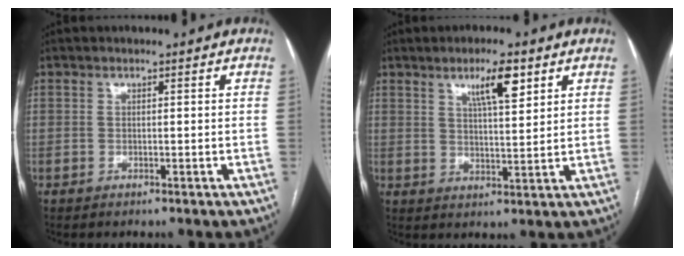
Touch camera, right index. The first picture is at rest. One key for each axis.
{"total": 6.5, "fx": 3.6, "fy": 1.2, "fz": 5.2, "tx": -0.090, "ty": 0.002, "tz": 0.061}